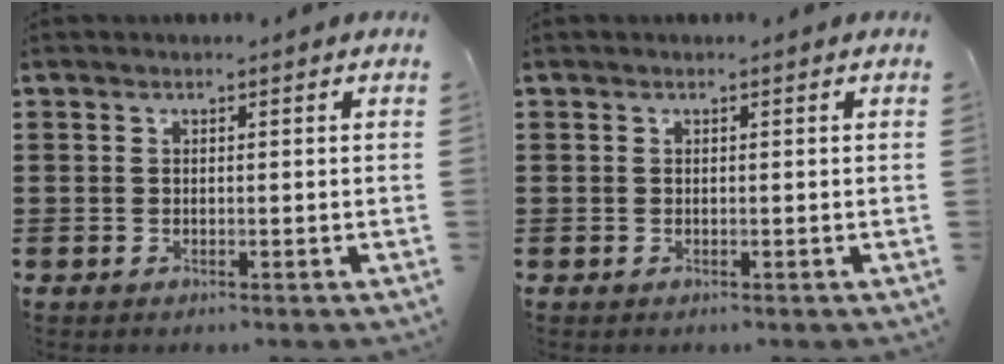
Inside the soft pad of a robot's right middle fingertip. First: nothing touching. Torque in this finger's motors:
{"motor_torque": [-0.10, 0.02, -0.02, -0.01]}